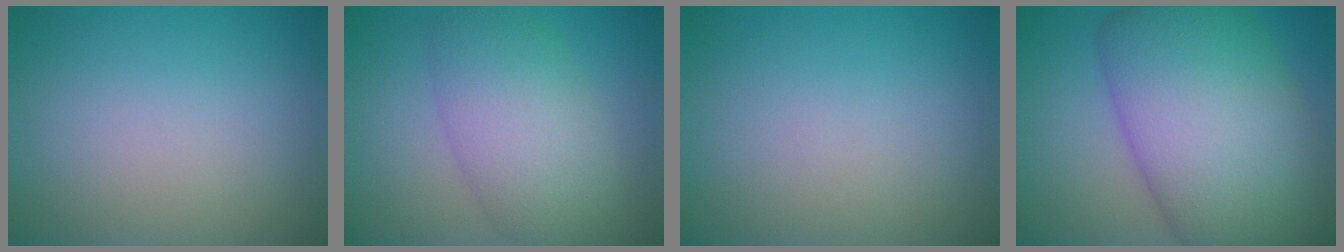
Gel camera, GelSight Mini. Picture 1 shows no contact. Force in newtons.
{"total": 6.9, "press": 6.9, "slide": 0.1}
{"total": 0.0}
{"total": 14.6, "press": 14.6, "slide": 0.6}